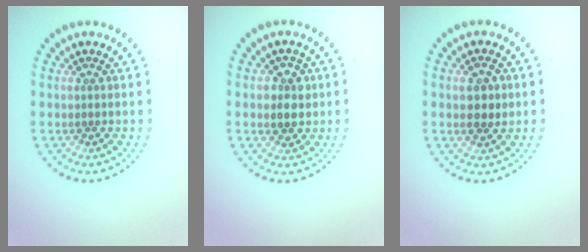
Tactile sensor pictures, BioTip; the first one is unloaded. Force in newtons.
{"total": 2.6, "press": 2.5, "slide": 0.6}
{"total": 2.4, "press": 2.3, "slide": 0.3}